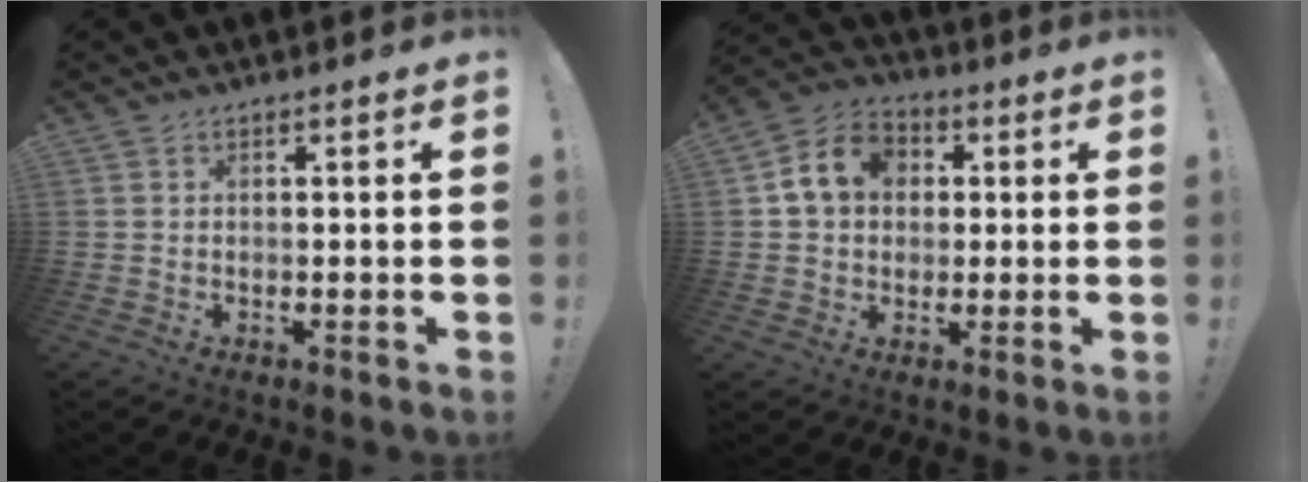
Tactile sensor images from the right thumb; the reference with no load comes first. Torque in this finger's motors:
{"motor_torque": [0.29, 0.29, 0.01, 0.14, 0.26]}